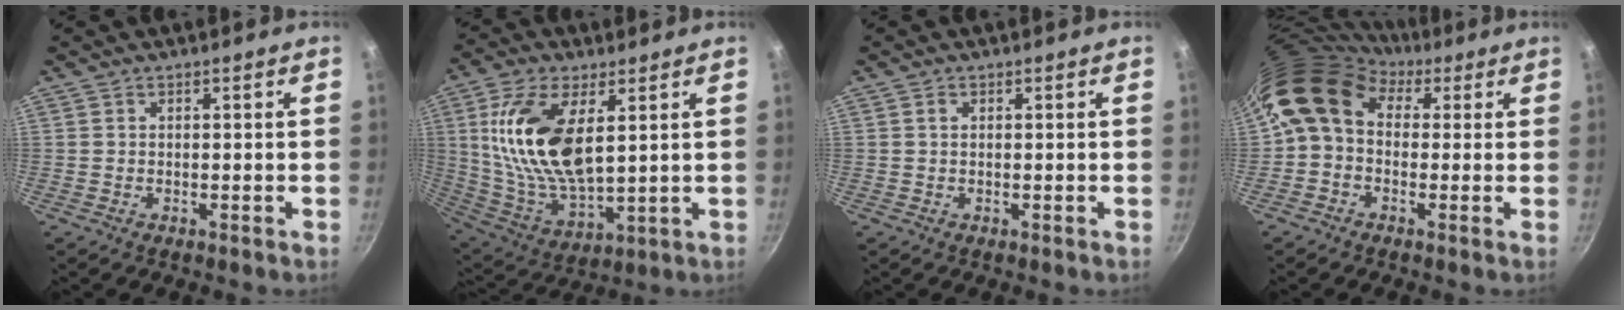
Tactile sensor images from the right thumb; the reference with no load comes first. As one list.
[{"total": 18.2, "force": [4.7, 8.7, 15.3], "torque": [-0.294, -0.025, 0.098]}, {"total": 0.9, "force": [0.3, 0.6, 0.6], "torque": [-0.011, 0.003, 0.004]}, {"total": 10.8, "force": [2.6, 8.2, 6.5], "torque": [-0.105, 0.018, 0.021]}]